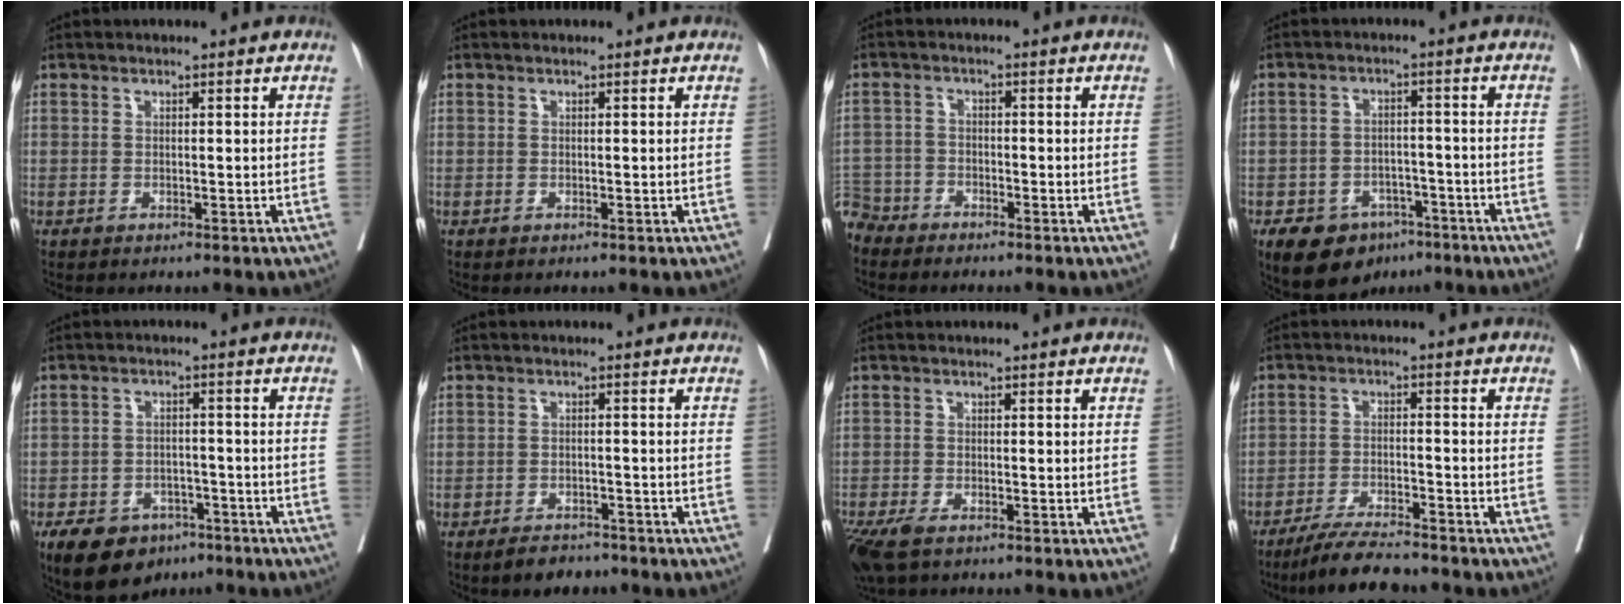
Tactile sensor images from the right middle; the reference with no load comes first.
{"total": 0.0}
{"total": 5.4, "force": [-4.9, 2.0, -0.8], "torque": [0.020, -0.002, -0.102]}
{"total": 9.2, "force": [-6.3, 5.5, 3.8], "torque": [-0.052, 0.007, -0.093]}
{"total": 9.8, "force": [-6.6, 5.9, 4.2], "torque": [-0.068, 0.005, -0.100]}
{"total": 3.8, "force": [-3.2, 1.7, 1.1], "torque": [-0.018, 0.003, -0.047]}
{"total": 6.1, "force": [-4.3, 2.3, 3.7], "torque": [-0.071, -0.014, -0.075]}
{"total": 7.5, "force": [-6.7, -0.2, 3.3], "torque": [-0.054, -0.022, -0.121]}